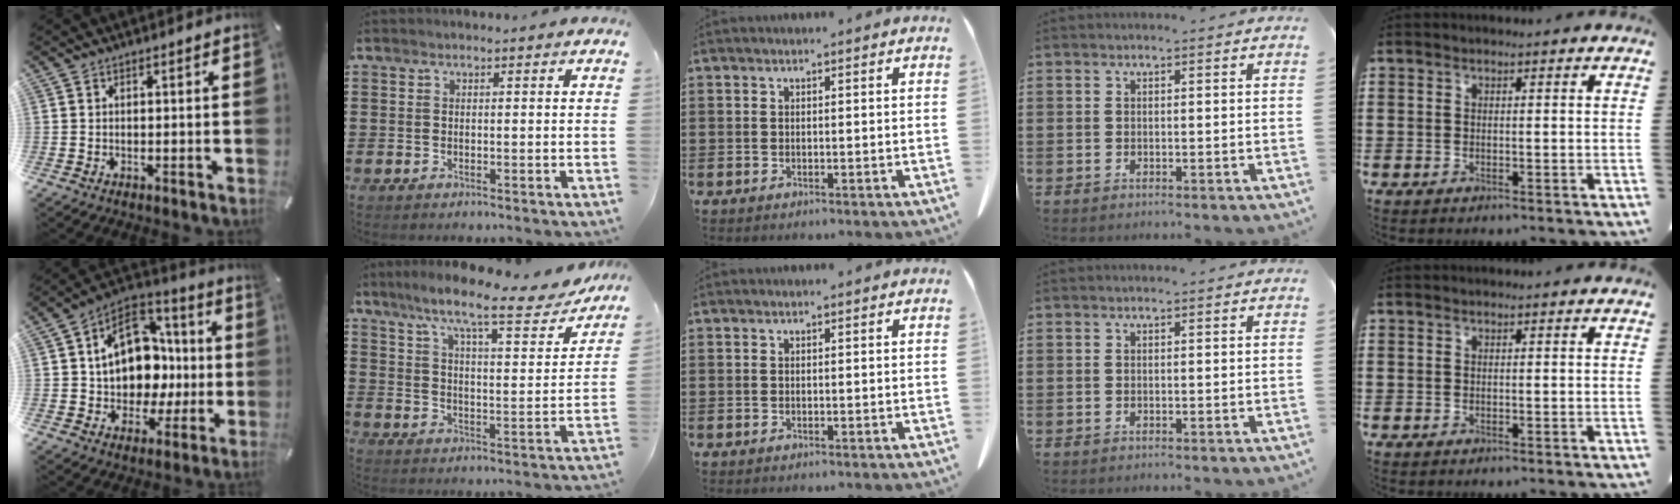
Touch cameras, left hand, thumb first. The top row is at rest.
{"thumb": {"total": 17.0, "force": [1.4, 13.6, 10.1], "torque": [-0.171, -0.003, 0.034]}, "index": {"total": 10.7, "force": [9.0, 0.5, 5.8], "torque": [-0.132, -0.055, 0.144]}}